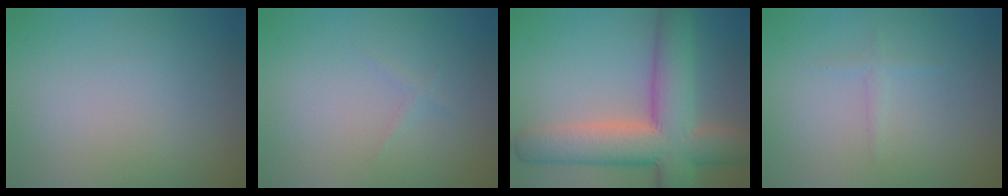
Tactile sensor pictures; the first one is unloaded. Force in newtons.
{"total": 0.6, "press": 0.6, "slide": 0.0}
{"total": 10.6, "press": 10.6, "slide": 0.6}
{"total": 0.9, "press": 0.9, "slide": 0.0}